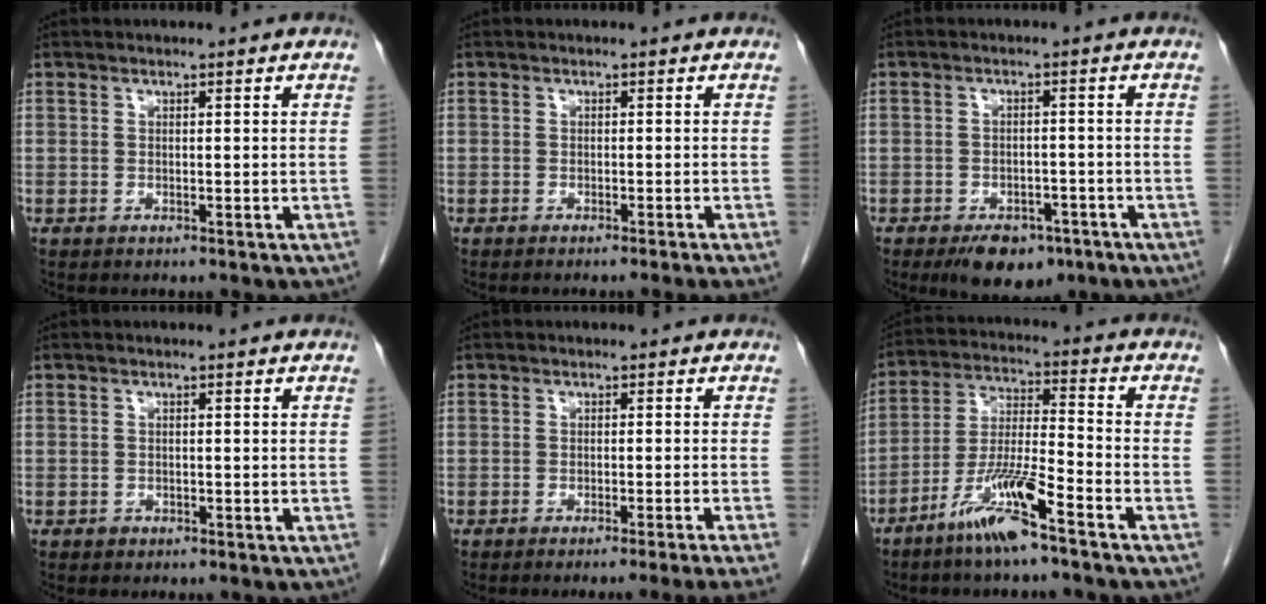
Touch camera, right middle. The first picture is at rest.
{"total": 2.3, "force": [-1.7, -0.8, 1.2], "torque": [-0.013, 0.006, -0.025]}
{"total": 7.3, "force": [-4.8, 3.8, 4.0], "torque": [-0.062, 0.000, -0.069]}
{"total": 0.7, "force": [-0.4, 0.5, 0.1], "torque": [-0.005, 0.002, -0.007]}
{"total": 5.8, "force": [-4.4, -2.0, 3.2], "torque": [-0.021, -0.004, -0.059]}
{"total": 10.4, "force": [-6.7, 0.4, 7.9], "torque": [-0.163, -0.015, -0.133]}